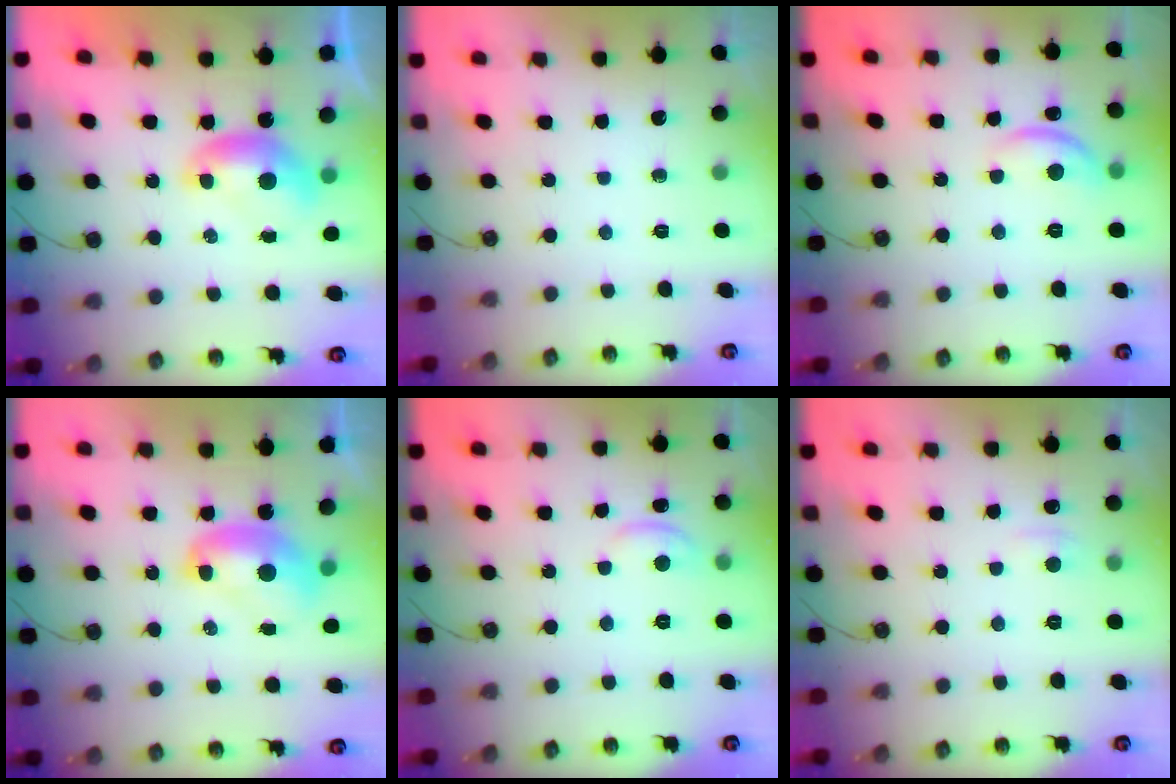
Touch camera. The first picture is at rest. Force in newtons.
{"total": 0.0}
{"total": 4.4, "press": 4.4, "slide": 0.5}
{"total": 2.5, "press": 2.5, "slide": 0.3}
{"total": 1.2, "press": 1.1, "slide": 0.5}
{"total": 0.8, "press": 0.1, "slide": 0.8}